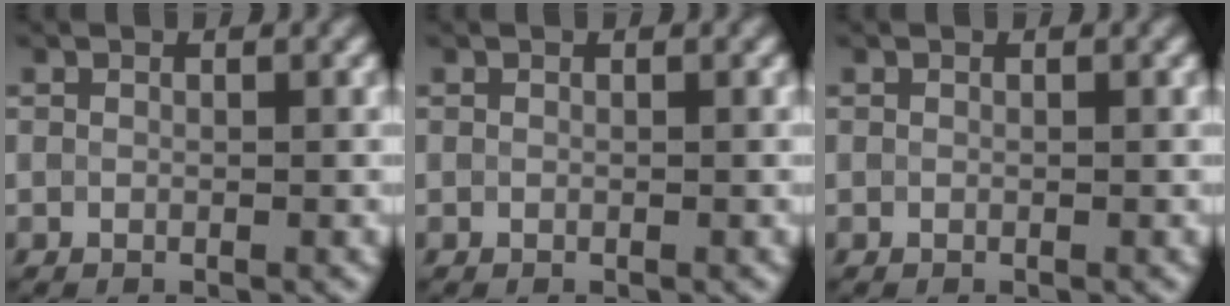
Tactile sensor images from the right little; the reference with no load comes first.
{"total": 0.0}
{"total": 0.0}